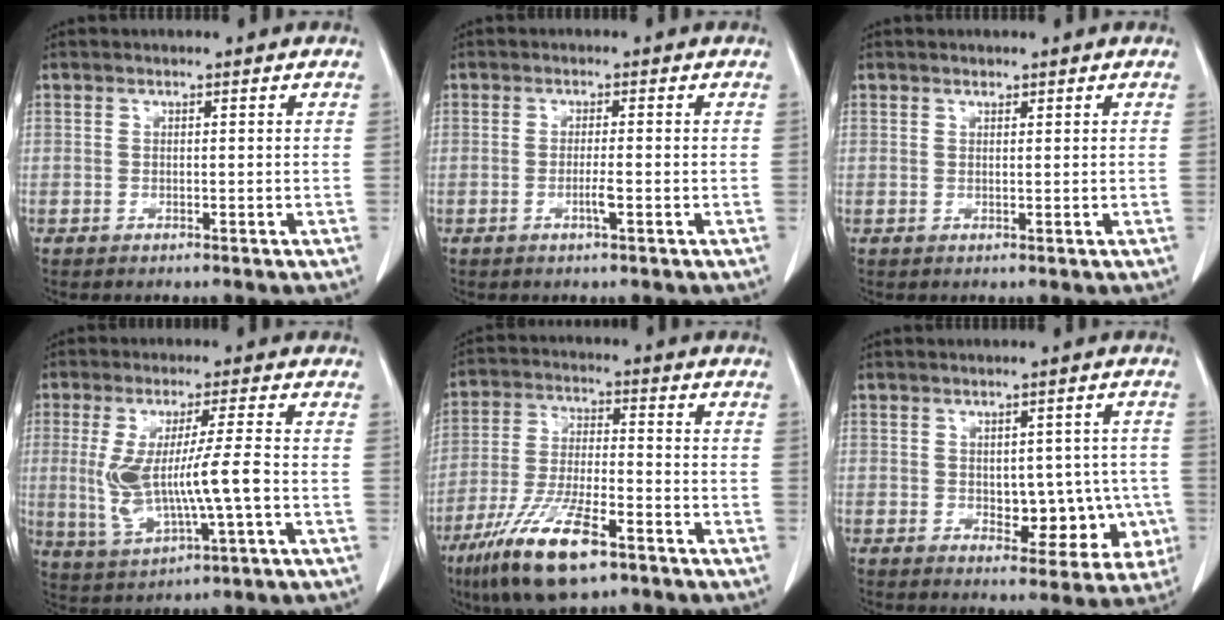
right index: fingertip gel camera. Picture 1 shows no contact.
{"total": 2.6, "force": [-0.9, 0.4, 2.4], "torque": [-0.048, 0.000, -0.015]}
{"total": 0.9, "force": [0.6, 0.6, 0.4], "torque": [-0.011, 0.000, 0.012]}
{"total": 11.5, "force": [-1.1, 1.5, 11.3], "torque": [-0.231, 0.001, -0.011]}
{"total": 14.4, "force": [-8.7, 3.7, 10.8], "torque": [-0.219, -0.020, -0.154]}
{"total": 11.0, "force": [-1.7, 6.7, 8.5], "torque": [-0.106, 0.024, -0.005]}